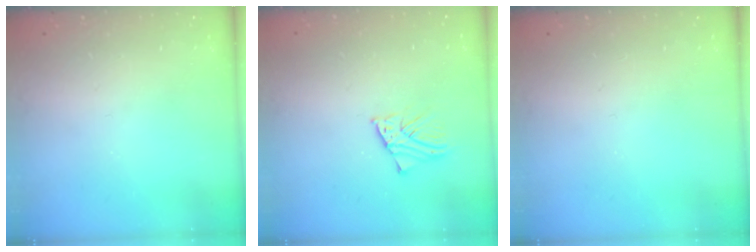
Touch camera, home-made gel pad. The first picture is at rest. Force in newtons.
{"total": 2.6, "press": 2.6, "slide": 0.1}
{"total": 0.0}